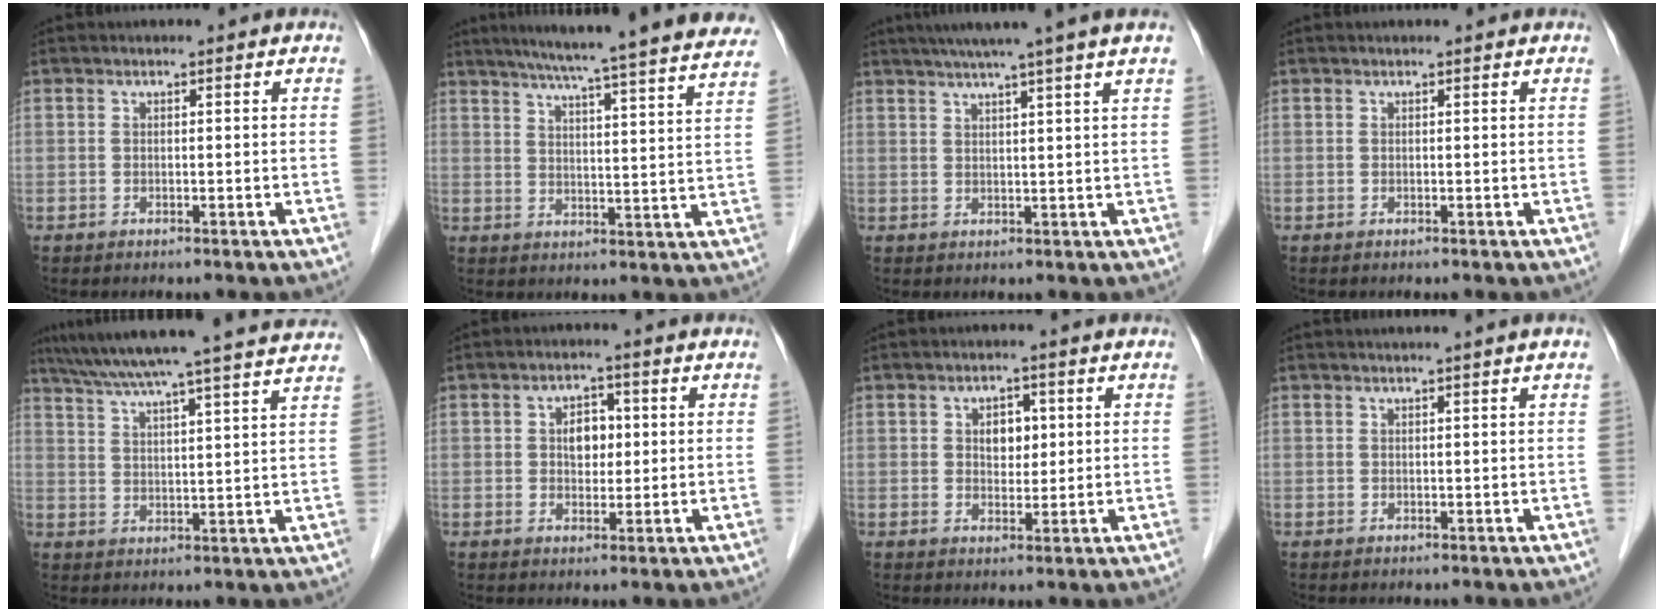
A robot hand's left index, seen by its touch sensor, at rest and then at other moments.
{"total": 26.1, "force": [23.4, -0.4, 11.7], "torque": [-0.180, -0.031, 0.288]}
{"total": 9.5, "force": [7.3, -1.8, 5.7], "torque": [-0.082, 0.020, 0.090]}
{"total": 0.0}
{"total": 22.4, "force": [20.1, -0.7, 9.9], "torque": [-0.167, -0.002, 0.269]}
{"total": 3.8, "force": [0.5, 2.7, 2.7], "torque": [-0.044, 0.011, 0.010]}
{"total": 3.5, "force": [0.9, 2.5, 2.3], "torque": [-0.034, 0.007, 0.017]}
{"total": 1.0, "force": [0.8, -0.3, 0.5], "torque": [-0.012, 0.003, 0.021]}